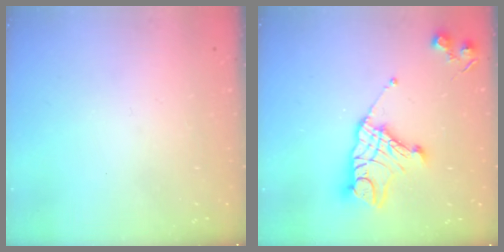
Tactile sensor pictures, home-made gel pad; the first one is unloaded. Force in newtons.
{"total": 14.2, "press": 14.2, "slide": 1.0}